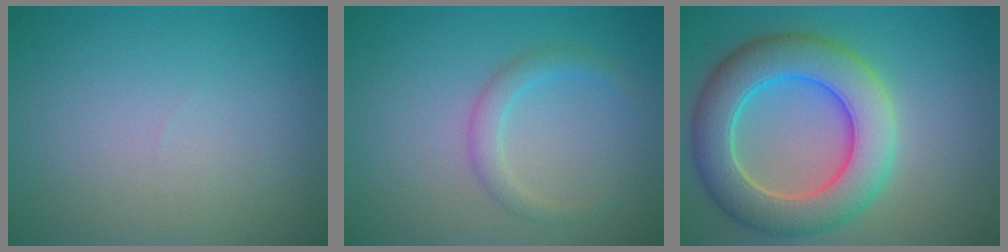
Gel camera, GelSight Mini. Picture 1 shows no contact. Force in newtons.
{"total": 1.9, "press": 1.9, "slide": 0.0}
{"total": 8.7, "press": 8.7, "slide": 0.3}